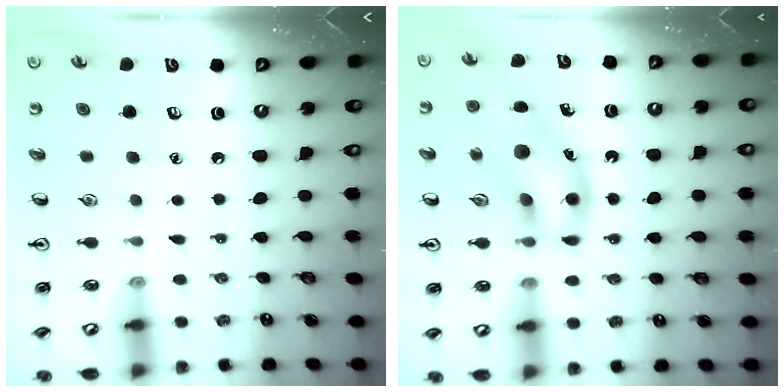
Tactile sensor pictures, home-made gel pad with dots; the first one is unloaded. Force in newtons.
{"total": 15.3, "press": 15.1, "slide": 2.8}